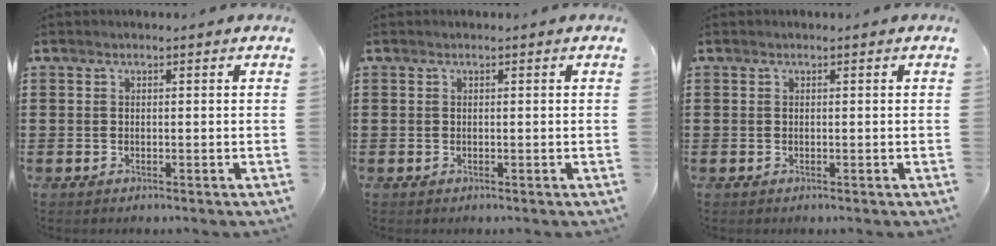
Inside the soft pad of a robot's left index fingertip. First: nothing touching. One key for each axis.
{"total": 0.0}
{"total": 0.0}